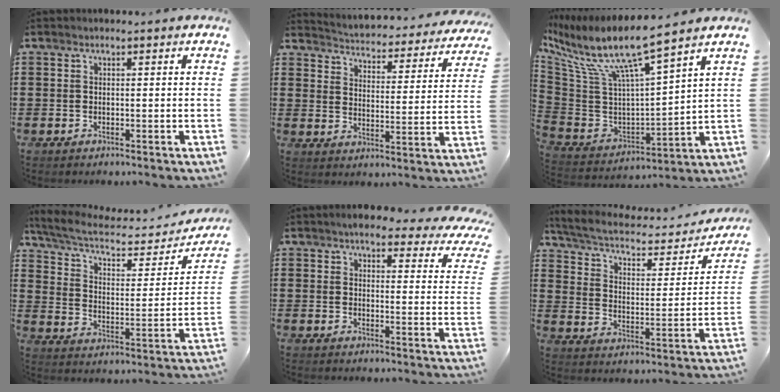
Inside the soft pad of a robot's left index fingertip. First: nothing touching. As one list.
[{"total": 3.1, "force": [3.0, -0.2, 0.2], "torque": [-0.026, -0.037, 0.043]}, {"total": 9.9, "force": [6.6, 1.1, 7.3], "torque": [-0.172, -0.056, 0.103]}, {"total": 6.8, "force": [4.9, 2.2, 4.1], "torque": [-0.103, -0.031, 0.083]}, {"total": 4.9, "force": [4.2, 0.9, 2.3], "torque": [-0.045, -0.022, 0.070]}, {"total": 5.2, "force": [3.7, 1.8, 3.1], "torque": [-0.079, -0.026, 0.059]}]